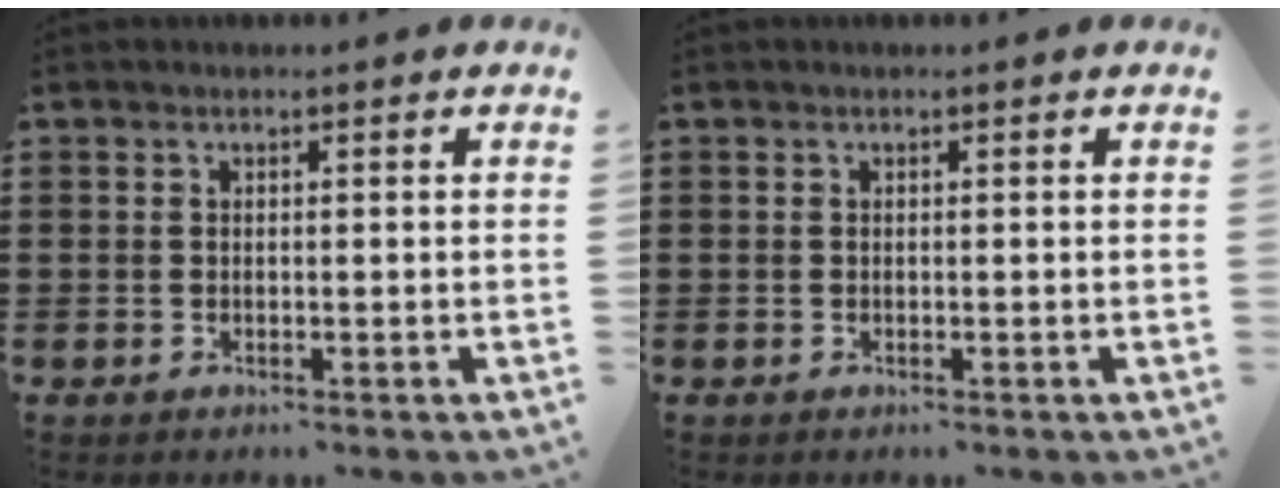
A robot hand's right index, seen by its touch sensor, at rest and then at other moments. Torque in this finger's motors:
{"motor_torque": [-0.08, 0.08, 0.00, 0.00]}